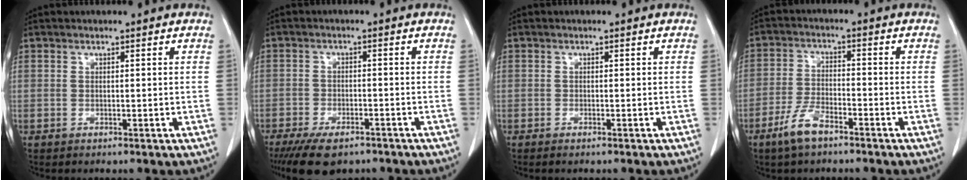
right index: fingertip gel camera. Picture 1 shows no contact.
{"total": 8.7, "force": [-6.6, 3.1, 4.7], "torque": [-0.074, -0.009, -0.100]}
{"total": 0.7, "force": [-0.5, -0.1, 0.4], "torque": [-0.013, -0.003, -0.007]}
{"total": 5.7, "force": [-4.1, 1.5, 3.7], "torque": [-0.083, -0.003, -0.078]}